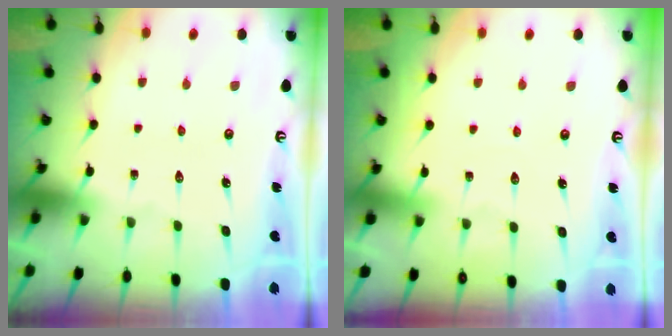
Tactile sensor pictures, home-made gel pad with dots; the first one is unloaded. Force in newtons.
{"total": 2.7, "press": 2.7, "slide": 0.3}